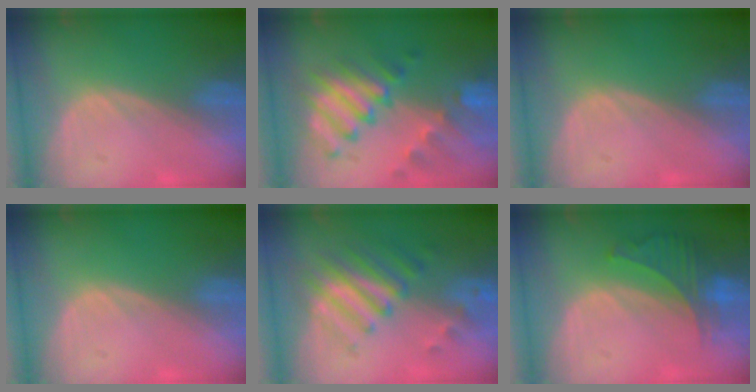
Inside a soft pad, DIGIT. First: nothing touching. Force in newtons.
{"total": 10.1, "press": 8.8, "slide": 4.8}
{"total": 0.0}
{"total": 0.0}
{"total": 8.0, "press": 7.2, "slide": 3.6}
{"total": 6.4, "press": 5.9, "slide": 2.3}